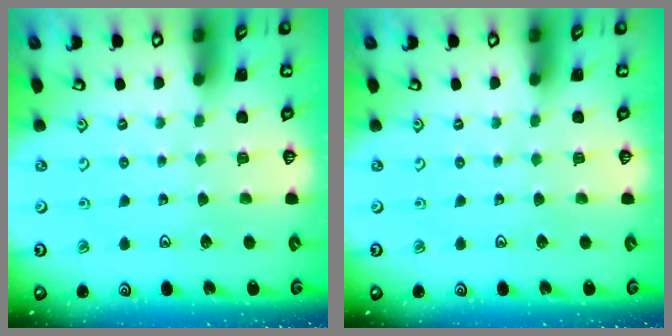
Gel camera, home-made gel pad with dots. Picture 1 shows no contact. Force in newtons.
{"total": 0.0}